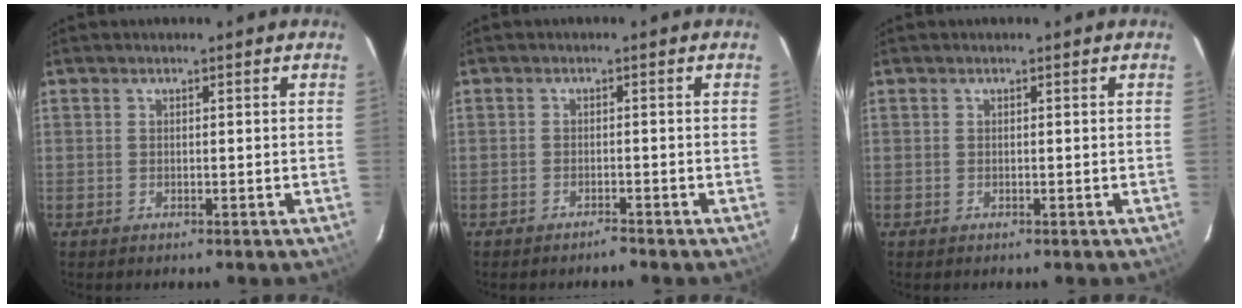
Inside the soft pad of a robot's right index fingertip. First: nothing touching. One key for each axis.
{"total": 1.6, "fx": -1.6, "fy": 0.1, "fz": 0.3, "tx": -0.016, "ty": 0.000, "tz": -0.028}
{"total": 0.0}